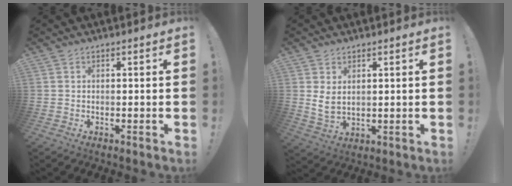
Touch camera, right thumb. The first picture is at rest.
{"total": 4.8, "force": [2.3, 2.6, 3.3], "torque": [-0.051, -0.018, 0.041]}